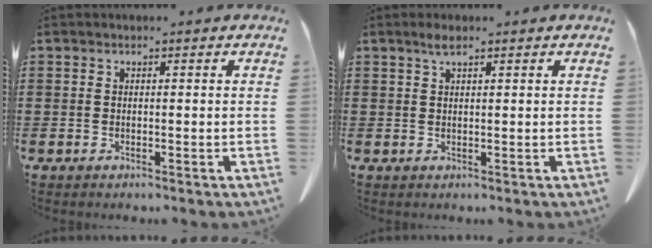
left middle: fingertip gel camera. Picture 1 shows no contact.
{"total": 1.7, "force": [1.0, 0.3, 1.3], "torque": [-0.028, 0.001, 0.017]}